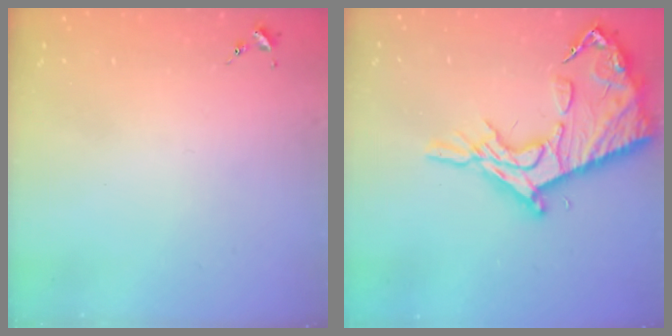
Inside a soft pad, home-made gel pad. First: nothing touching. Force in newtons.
{"total": 19.4, "press": 19.4, "slide": 1.4}